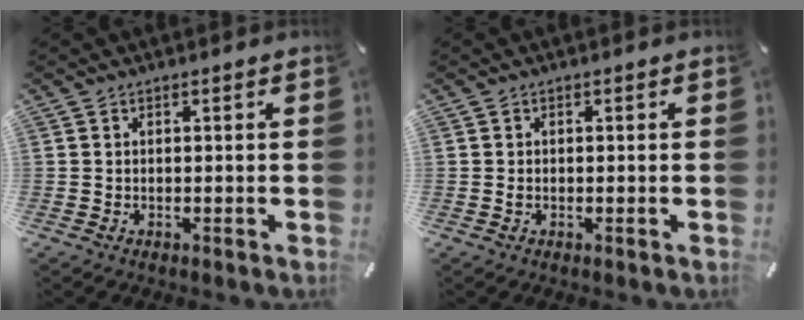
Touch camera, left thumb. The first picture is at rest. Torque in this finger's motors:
{"motor_torque": [-0.02, 0.14, -0.06, -0.04, 0.00]}